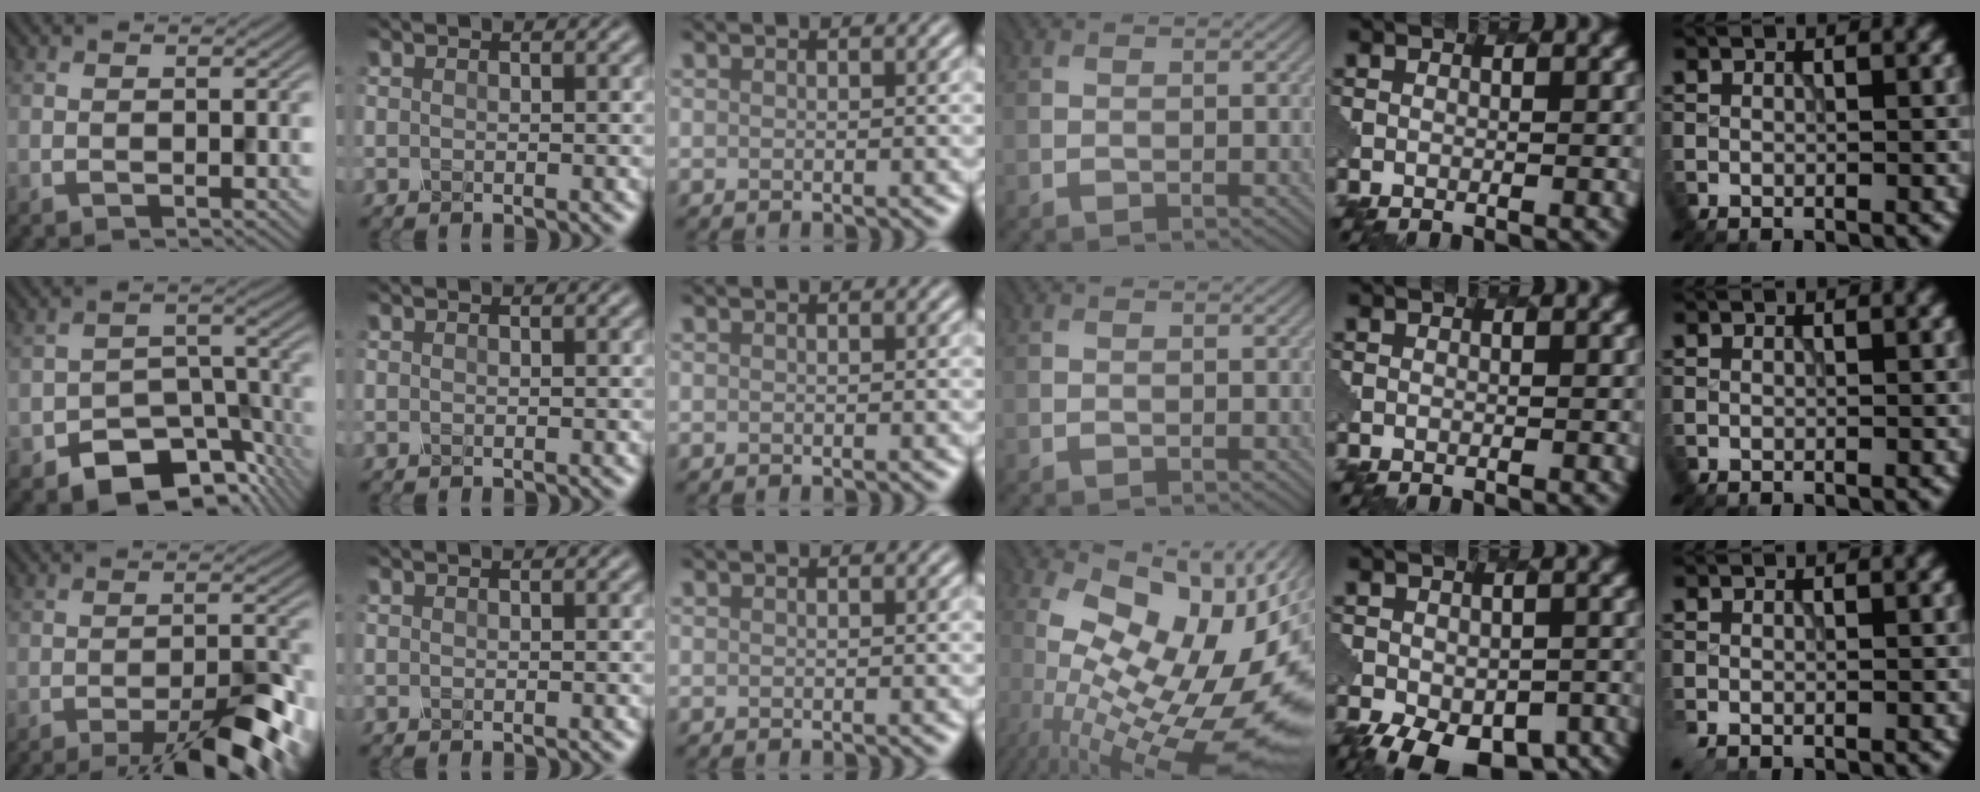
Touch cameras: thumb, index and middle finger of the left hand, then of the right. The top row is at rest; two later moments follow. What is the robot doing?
{"motion": "dispense", "object": "toothpaste"}